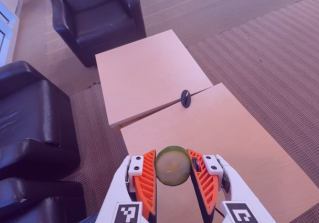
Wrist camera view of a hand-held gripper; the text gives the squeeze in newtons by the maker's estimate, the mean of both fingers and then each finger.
{"total": 12.7, "left": 13.3, "right": 12.0}